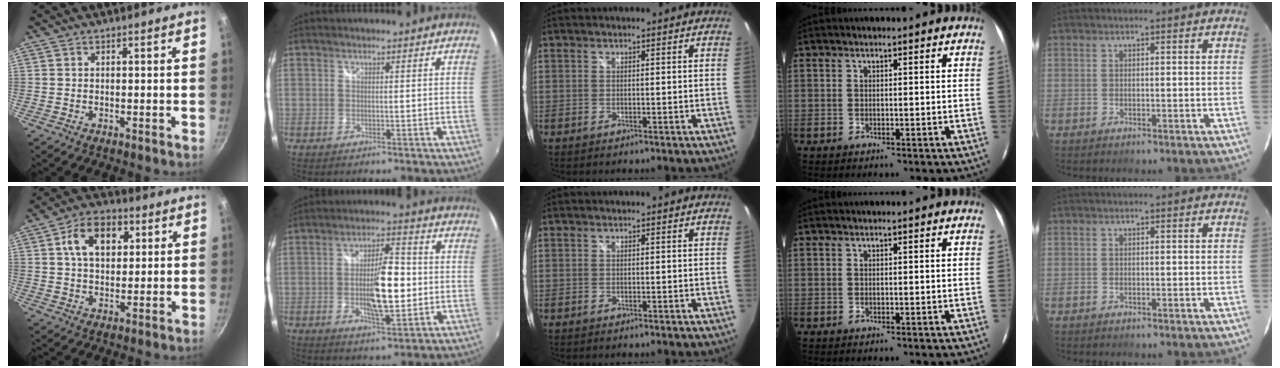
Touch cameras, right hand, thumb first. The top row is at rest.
{"thumb": {"total": 10.6, "force": [3.3, 7.1, 7.2], "torque": [-0.094, 0.003, 0.046]}, "index": {"total": 11.3, "force": [-1.3, 3.6, 10.7], "torque": [-0.183, -0.001, -0.019]}}